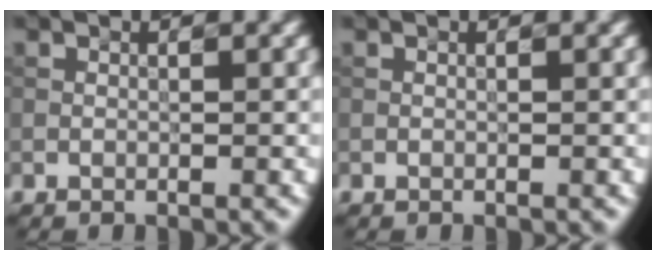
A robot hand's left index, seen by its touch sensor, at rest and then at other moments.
{"total": 0.0}